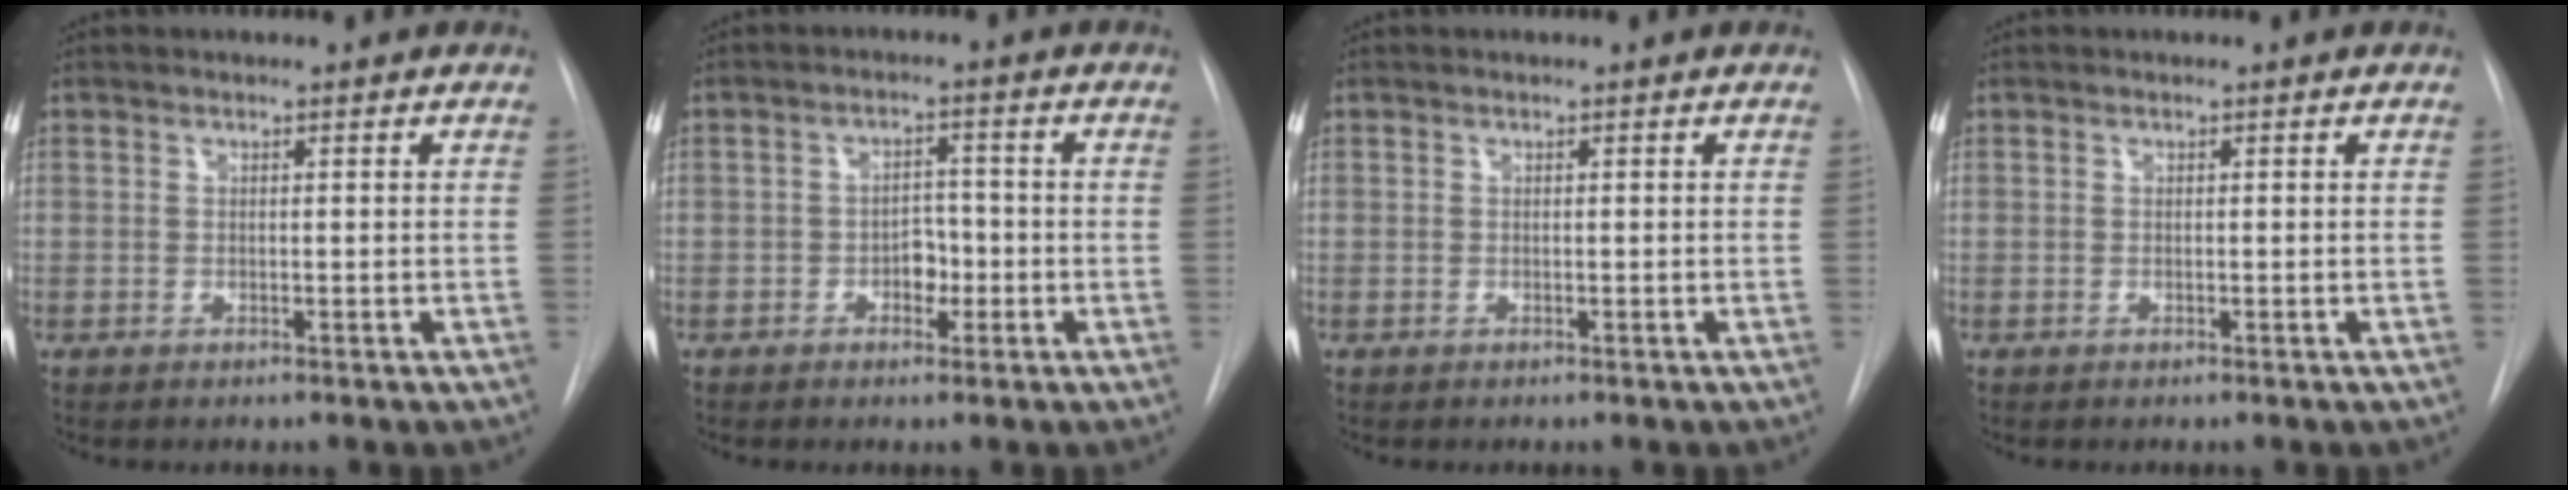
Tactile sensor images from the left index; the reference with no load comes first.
{"total": 3.1, "force": [-1.2, 2.1, 2.0], "torque": [-0.023, 0.006, -0.020]}
{"total": 0.0}
{"total": 0.0}